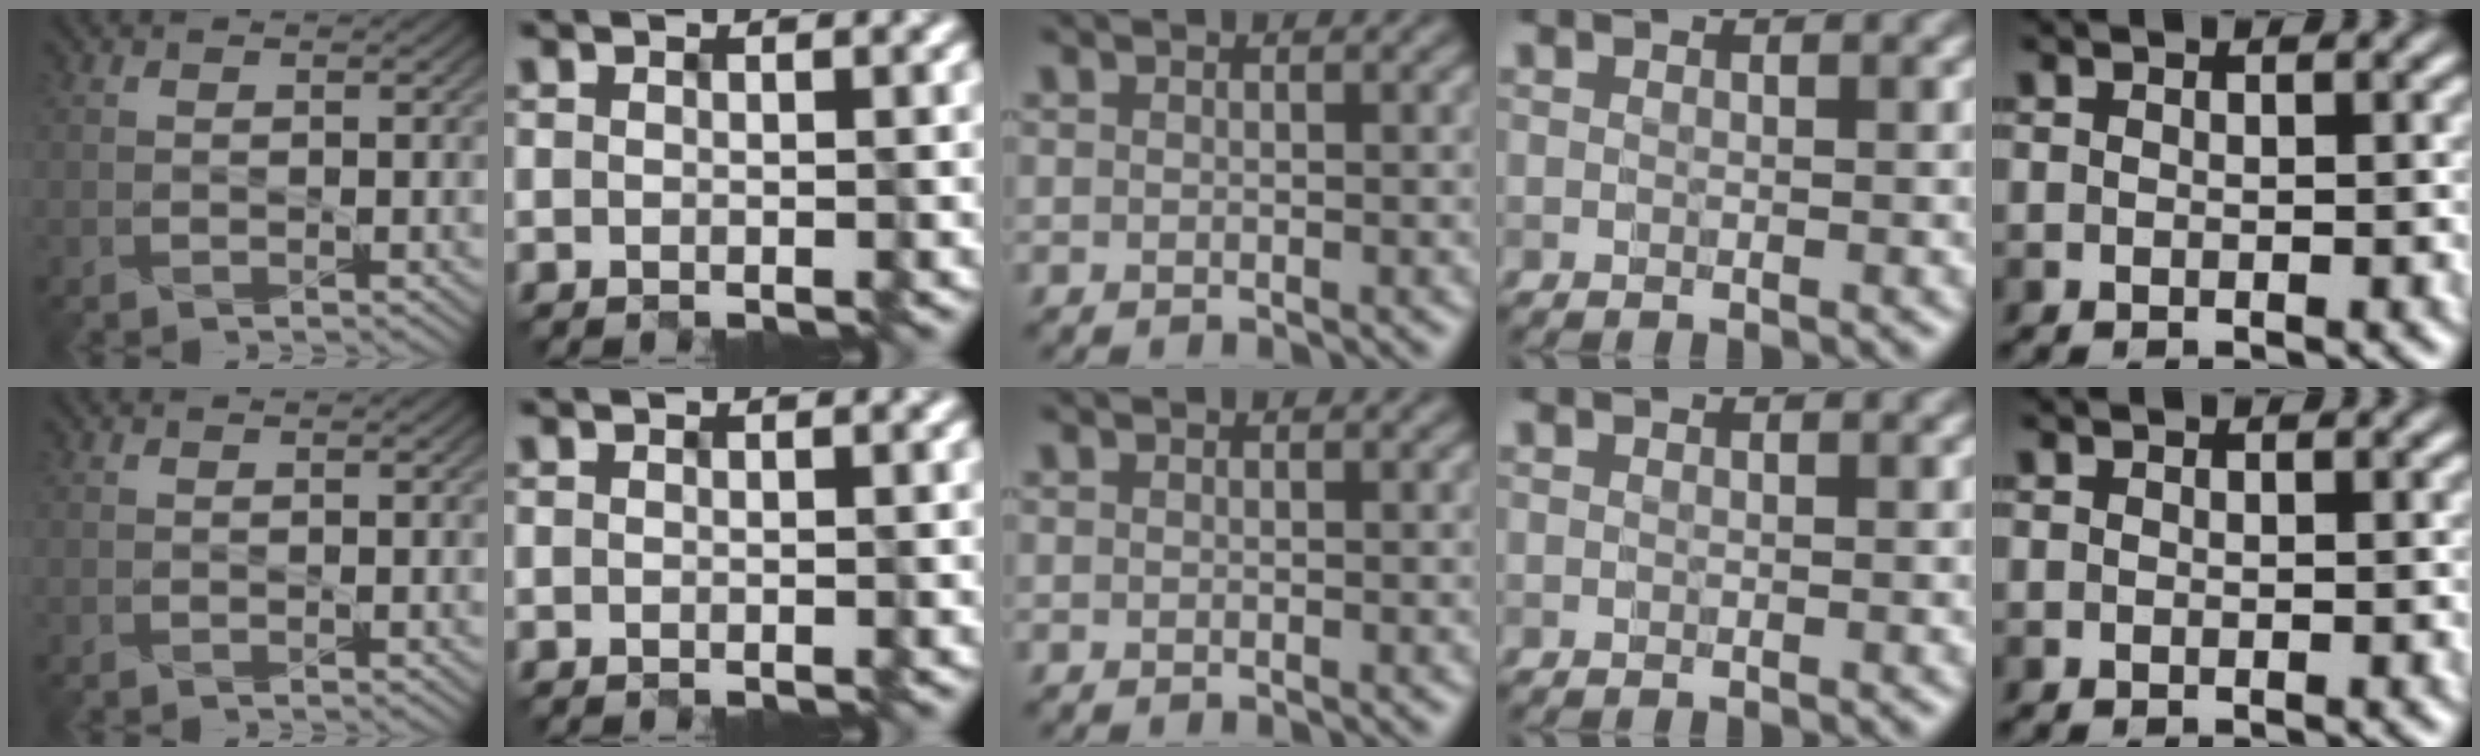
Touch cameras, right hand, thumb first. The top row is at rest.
{}